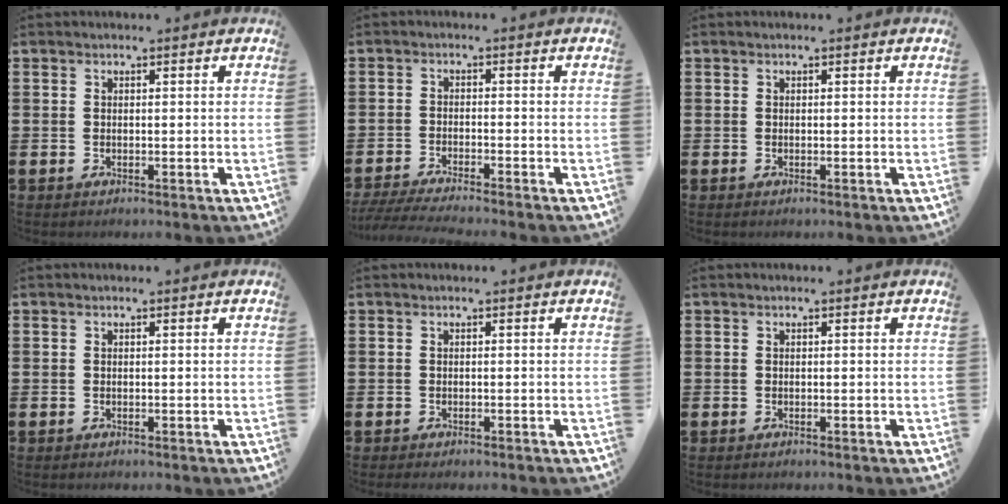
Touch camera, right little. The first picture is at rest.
{"total": 2.5, "force": [-2.3, -0.1, 1.0], "torque": [-0.017, 0.000, -0.043]}
{"total": 0.0}
{"total": 0.0}
{"total": 0.0}
{"total": 0.0}